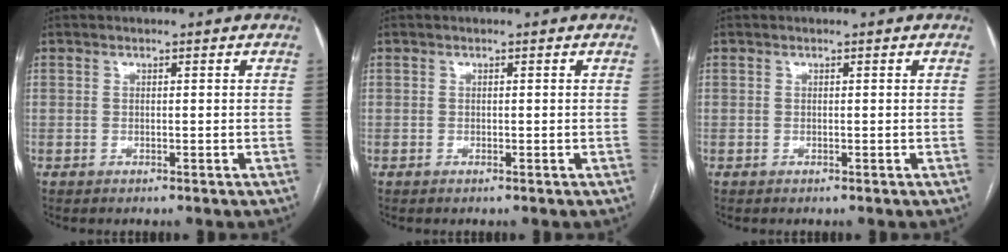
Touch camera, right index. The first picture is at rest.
{"total": 0.0}
{"total": 0.0}